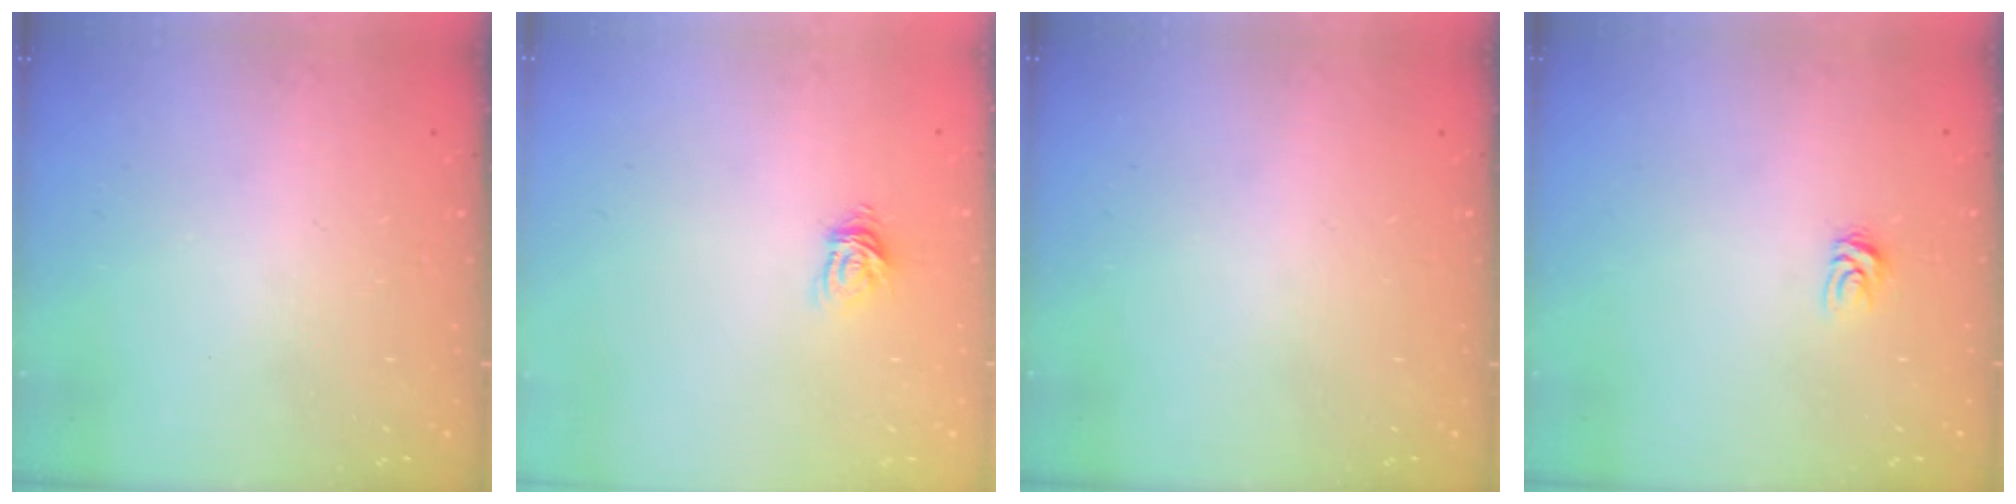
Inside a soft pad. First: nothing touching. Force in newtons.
{"total": 4.7, "press": 4.7, "slide": 0.4}
{"total": 0.0}
{"total": 4.0, "press": 4.0, "slide": 0.2}